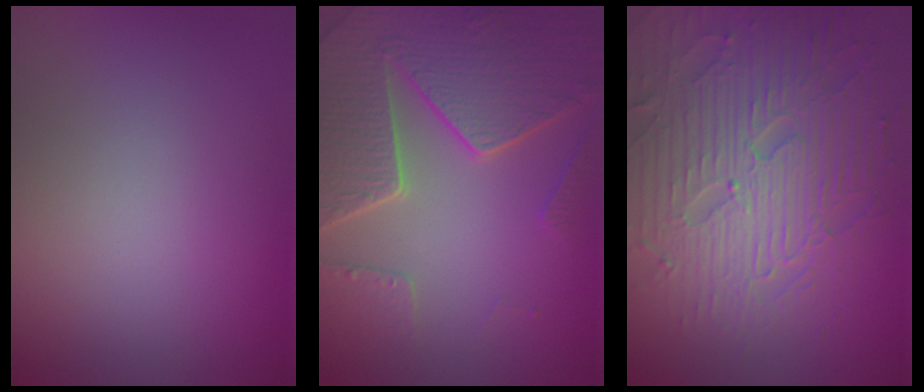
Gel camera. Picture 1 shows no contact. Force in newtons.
{"total": 8.2, "press": 5.9, "slide": 5.7}
{"total": 8.2, "press": 6.1, "slide": 5.5}